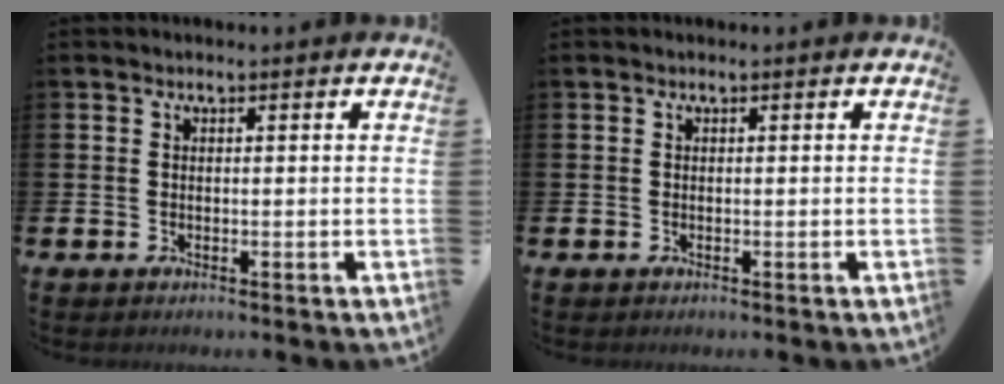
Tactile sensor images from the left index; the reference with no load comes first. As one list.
[{"total": 0.0}]